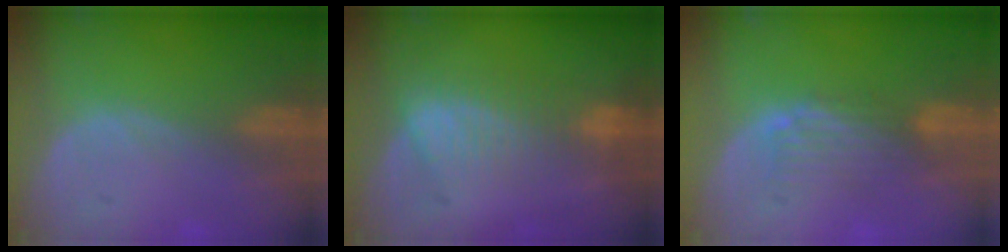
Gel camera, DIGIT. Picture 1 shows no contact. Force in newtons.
{"total": 6.8, "press": 6.7, "slide": 1.2}
{"total": 5.0, "press": 4.3, "slide": 2.6}